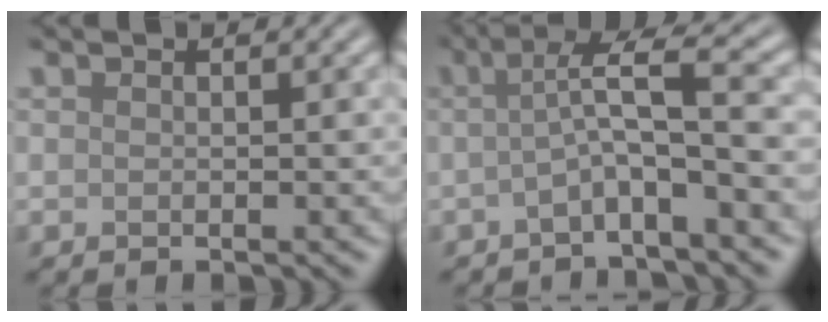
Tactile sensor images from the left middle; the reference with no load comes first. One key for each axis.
{"total": 4.2, "fx": -0.5, "fy": 0.5, "fz": 4.1, "tx": -0.070, "ty": 0.017, "tz": -0.017}